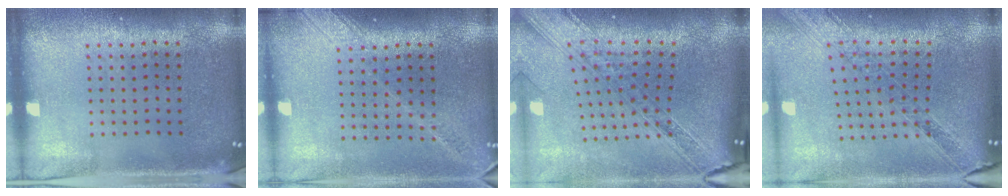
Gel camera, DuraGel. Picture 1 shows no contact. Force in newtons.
{"total": 1.7, "press": 1.3, "slide": 1.1}
{"total": 2.8, "press": 2.3, "slide": 1.7}
{"total": 1.3, "press": 1.3, "slide": 0.4}